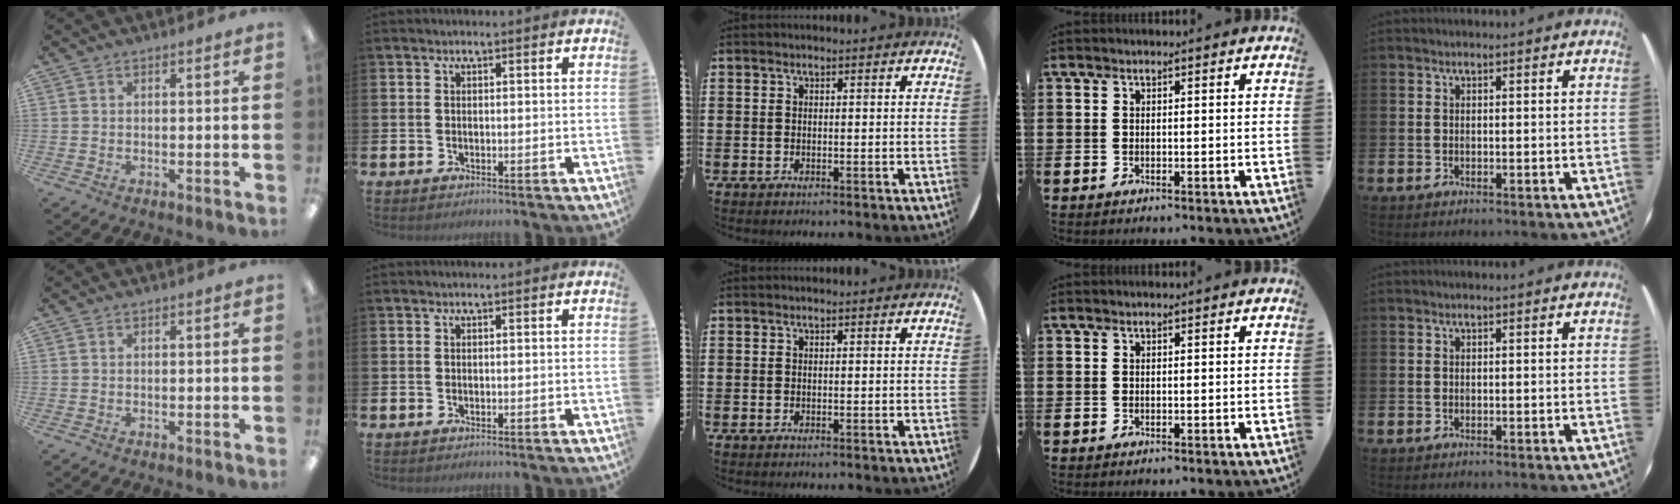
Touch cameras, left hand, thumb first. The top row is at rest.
{}